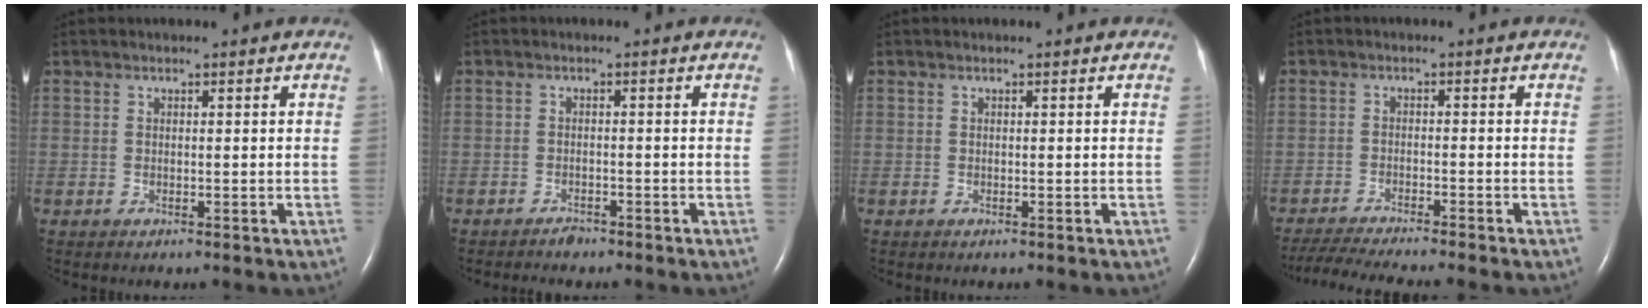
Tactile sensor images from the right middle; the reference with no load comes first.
{"total": 1.5, "force": [-1.4, 0.3, 0.3], "torque": [-0.012, -0.004, -0.021]}
{"total": 0.0}
{"total": 9.6, "force": [-8.6, -1.0, 4.1], "torque": [-0.056, -0.022, -0.141]}